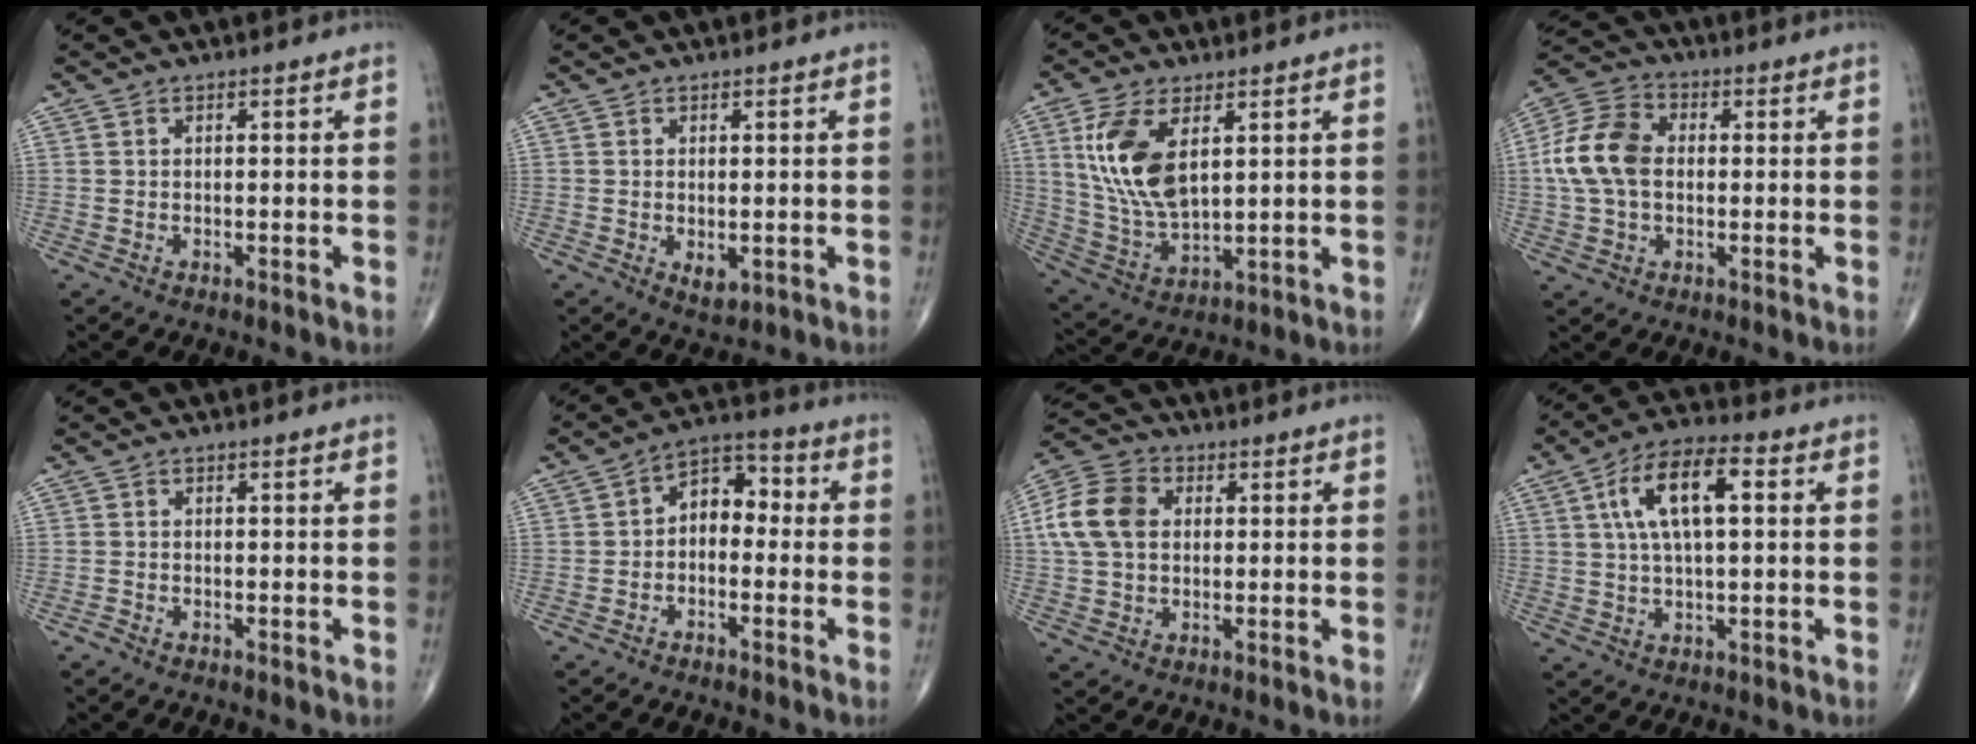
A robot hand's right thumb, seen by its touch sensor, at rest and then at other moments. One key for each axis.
{"total": 2.8, "fx": -0.5, "fy": 1.6, "fz": 2.3, "tx": -0.033, "ty": -0.007, "tz": -0.001}
{"total": 13.8, "fx": 4.4, "fy": 6.9, "fz": 11.2, "tx": -0.226, "ty": -0.017, "tz": 0.096}
{"total": 12.0, "fx": 0.4, "fy": 8.2, "fz": 8.7, "tx": -0.172, "ty": 0.027, "tz": 0.000}
{"total": 0.6, "fx": -0.5, "fy": 0.1, "fz": 0.2, "tx": -0.008, "ty": -0.002, "tz": -0.016}
{"total": 7.2, "fx": -0.7, "fy": 5.0, "fz": 5.1, "tx": -0.050, "ty": 0.037, "tz": -0.031}
{"total": 10.8, "fx": 1.6, "fy": 7.9, "fz": 7.2, "tx": -0.138, "ty": 0.019, "tz": 0.023}
{"total": 12.2, "fx": 2.9, "fy": 5.0, "fz": 10.7, "tx": -0.190, "ty": 0.020, "tz": 0.047}